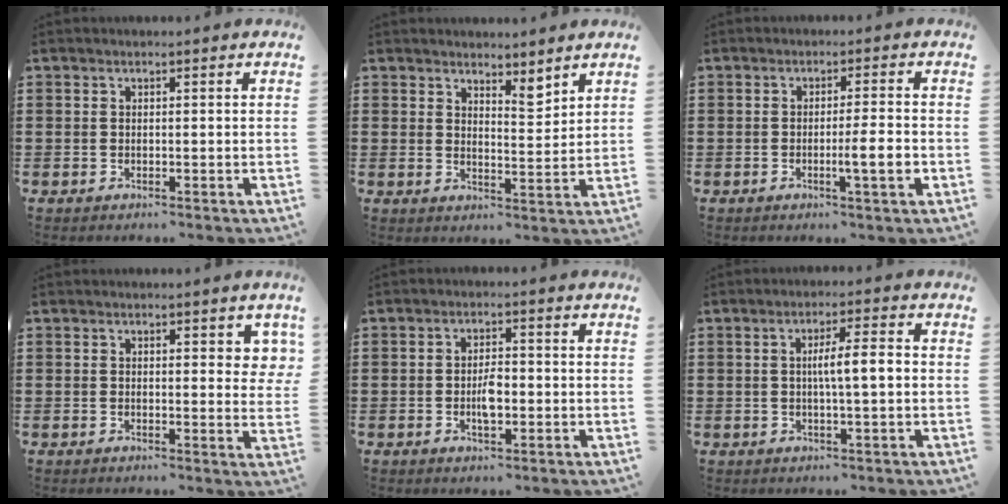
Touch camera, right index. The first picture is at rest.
{"total": 3.7, "force": [3.5, 0.8, 0.8], "torque": [-0.008, -0.013, 0.062]}
{"total": 5.2, "force": [-1.6, 0.2, 4.9], "torque": [-0.080, -0.010, -0.025]}
{"total": 2.3, "force": [1.1, 1.1, 1.8], "torque": [-0.014, -0.002, 0.013]}
{"total": 3.7, "force": [-0.9, 1.4, 3.4], "torque": [-0.061, 0.003, -0.015]}
{"total": 4.8, "force": [-0.1, 0.6, 4.8], "torque": [-0.084, 0.001, -0.006]}